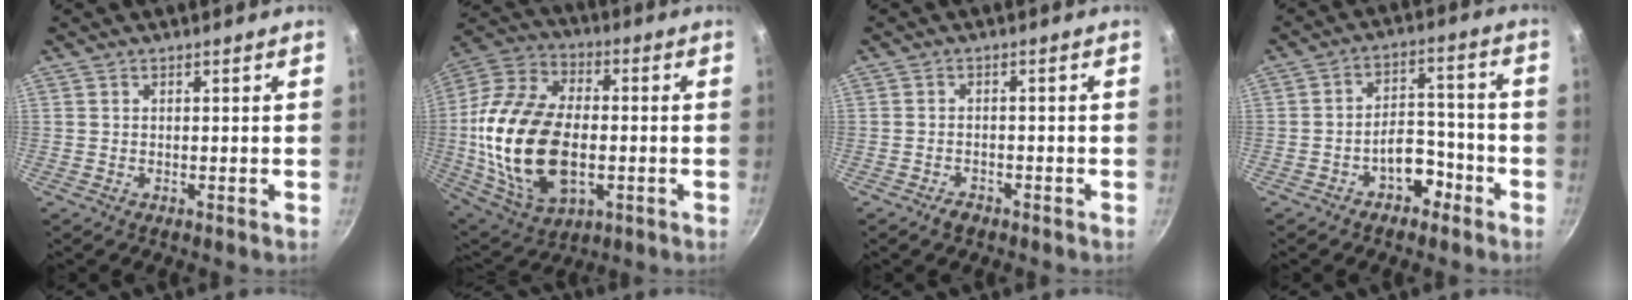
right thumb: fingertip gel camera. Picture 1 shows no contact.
{"total": 24.9, "force": [-2.5, 15.1, 19.6], "torque": [-0.382, 0.019, -0.040]}
{"total": 2.3, "force": [-1.7, 1.3, 0.9], "torque": [-0.013, 0.019, -0.025]}
{"total": 7.5, "force": [-4.1, 4.7, 4.1], "torque": [-0.023, 0.056, -0.057]}